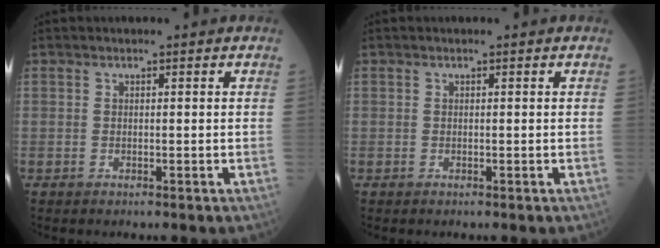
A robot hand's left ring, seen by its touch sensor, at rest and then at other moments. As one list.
[{"total": 0.0}]